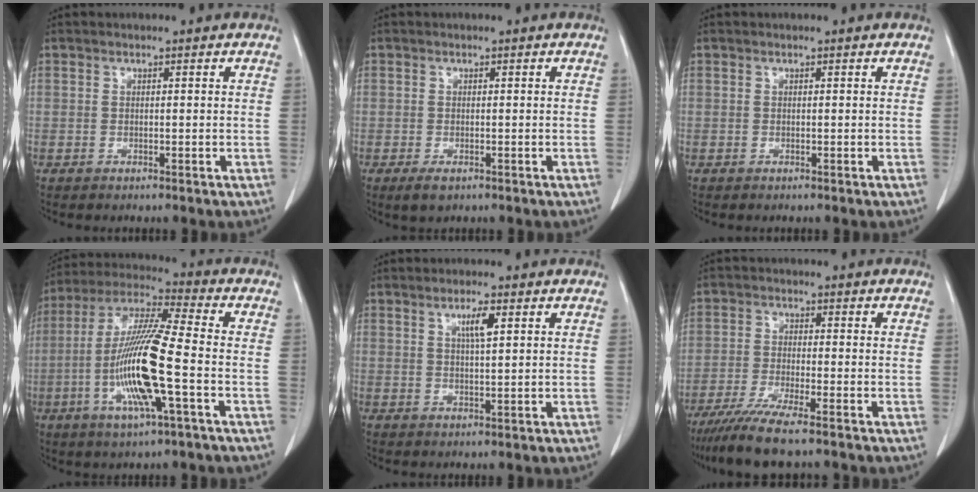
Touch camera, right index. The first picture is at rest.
{"total": 2.1, "force": [-1.2, 1.2, 1.3], "torque": [-0.025, -0.003, -0.014]}
{"total": 0.0}
{"total": 15.7, "force": [-3.8, 0.8, 15.2], "torque": [-0.310, -0.009, -0.078]}
{"total": 3.2, "force": [1.3, 0.3, 2.9], "torque": [-0.050, -0.001, 0.022]}
{"total": 7.9, "force": [-6.2, -0.3, 4.9], "torque": [-0.081, -0.023, -0.107]}